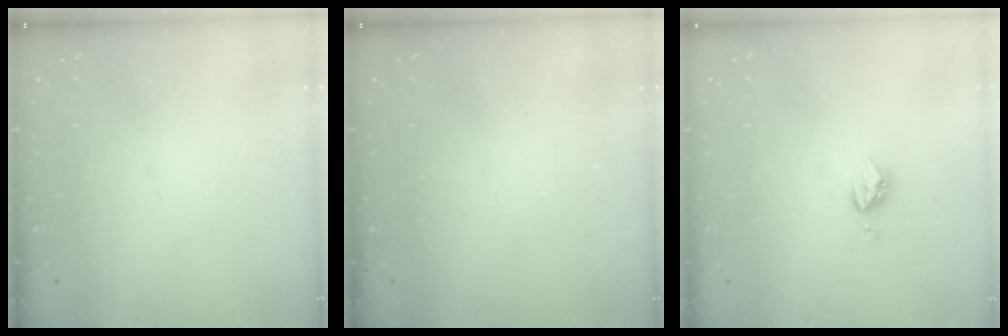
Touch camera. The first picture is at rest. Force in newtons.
{"total": 0.0}
{"total": 3.9, "press": 3.9, "slide": 0.4}